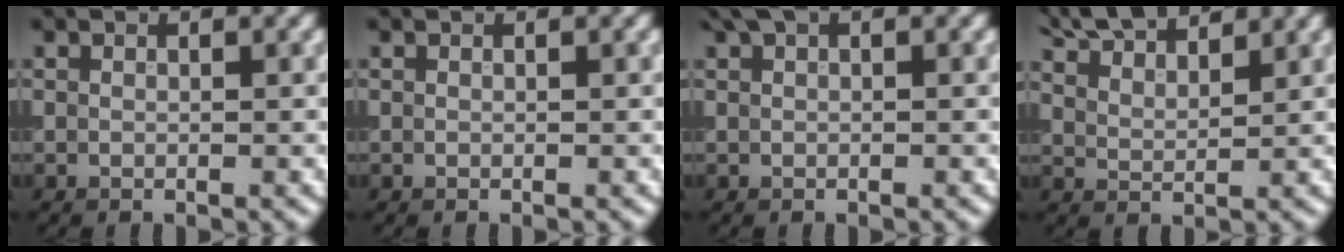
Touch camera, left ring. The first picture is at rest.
{"total": 0.0}
{"total": 1.3, "force": [0.8, 0.4, 0.9], "torque": [-0.016, 0.003, 0.015]}
{"total": 5.9, "force": [5.3, 1.3, 2.2], "torque": [-0.037, 0.018, 0.077]}